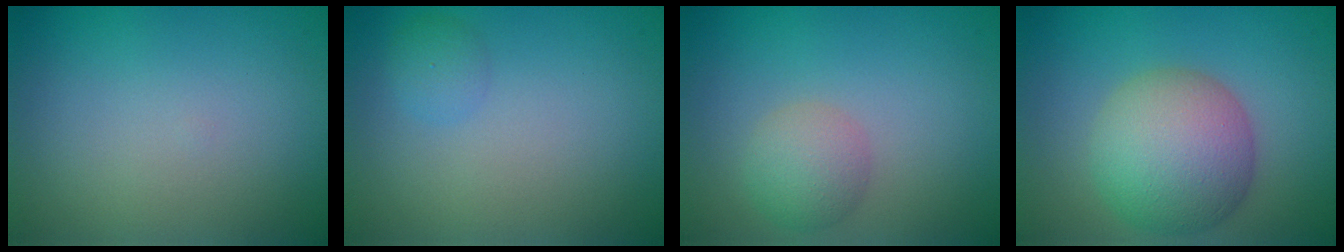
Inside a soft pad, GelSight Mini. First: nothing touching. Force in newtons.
{"total": 1.3, "press": 1.2, "slide": 0.1}
{"total": 2.6, "press": 2.6, "slide": 0.1}
{"total": 7.1, "press": 7.1, "slide": 0.3}